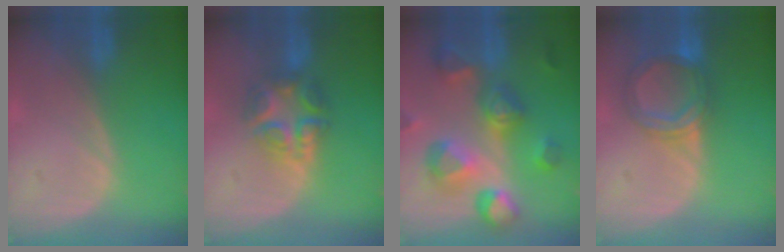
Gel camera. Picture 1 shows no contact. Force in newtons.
{"total": 7.1, "press": 6.3, "slide": 3.2}
{"total": 11.2, "press": 10.1, "slide": 5.0}
{"total": 5.9, "press": 5.9, "slide": 0.8}